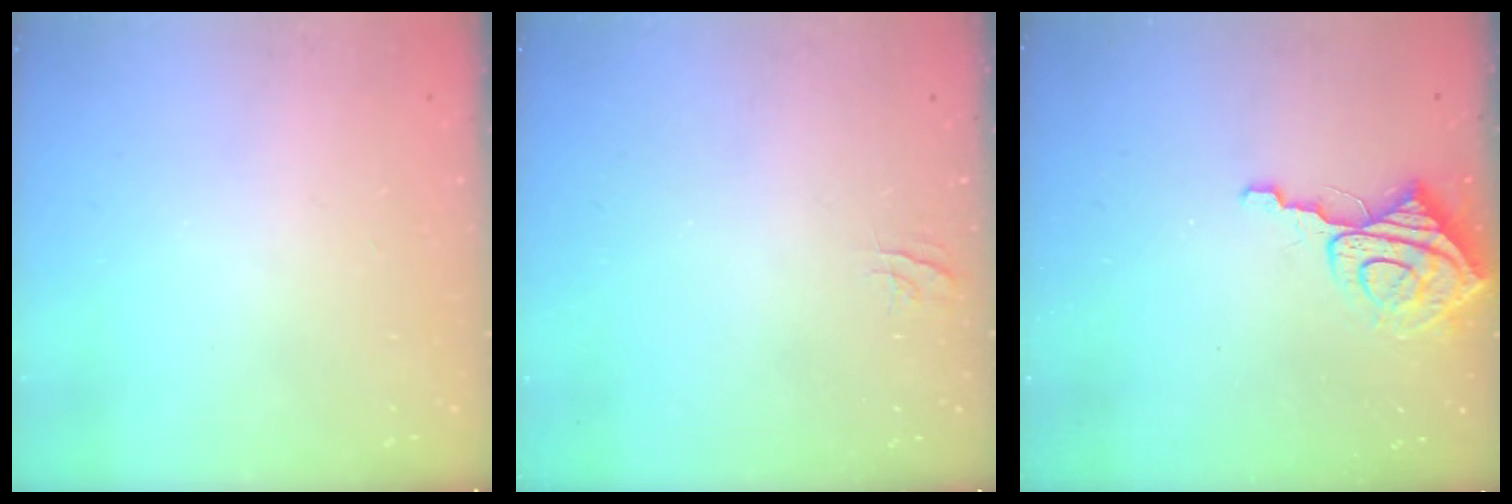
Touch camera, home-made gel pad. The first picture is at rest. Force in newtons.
{"total": 3.7, "press": 3.7, "slide": 0.3}
{"total": 8.2, "press": 8.1, "slide": 0.7}